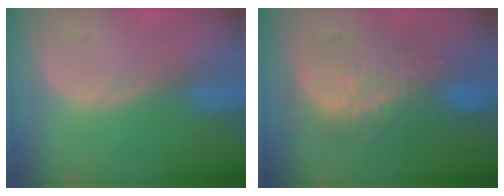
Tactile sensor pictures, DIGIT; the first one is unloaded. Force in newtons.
{"total": 10.7, "press": 10.6, "slide": 0.7}